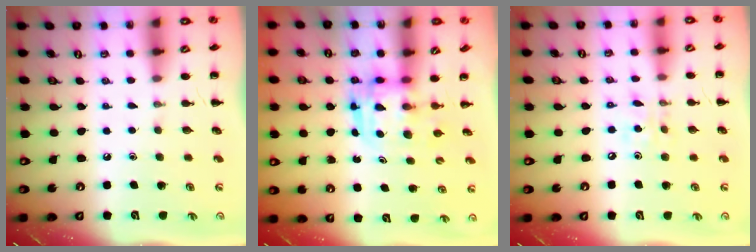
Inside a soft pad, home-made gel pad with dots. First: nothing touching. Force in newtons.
{"total": 3.2, "press": 3.2, "slide": 0.3}
{"total": 5.5, "press": 5.4, "slide": 1.3}